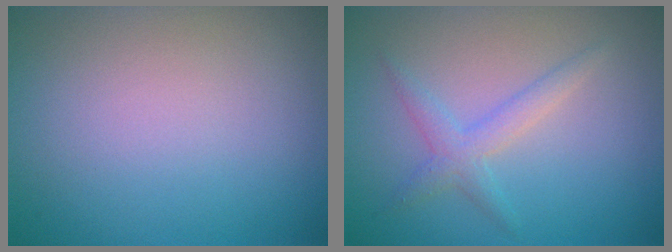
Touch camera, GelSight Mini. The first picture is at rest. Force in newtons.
{"total": 2.0, "press": 2.0, "slide": 0.1}